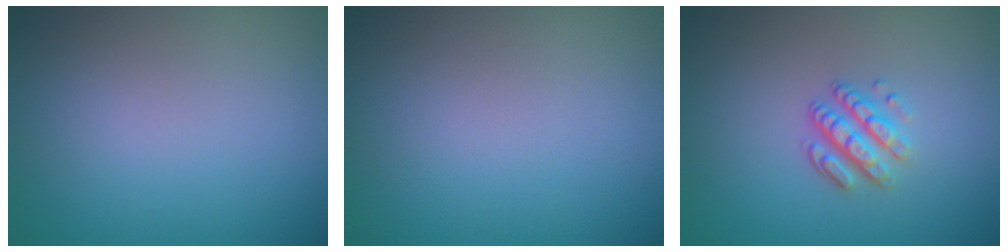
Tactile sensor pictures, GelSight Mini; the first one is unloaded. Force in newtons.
{"total": 0.0}
{"total": 3.3, "press": 2.4, "slide": 2.2}